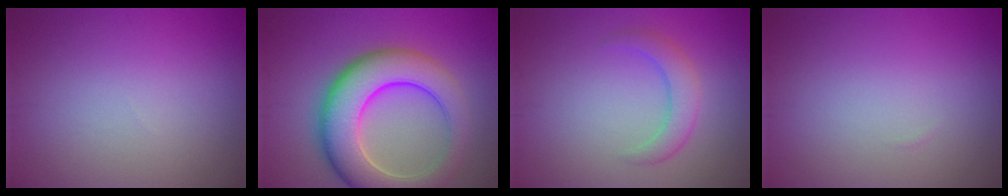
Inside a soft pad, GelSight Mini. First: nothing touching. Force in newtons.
{"total": 9.4, "press": 9.4, "slide": 0.3}
{"total": 2.8, "press": 2.7, "slide": 0.2}
{"total": 0.0}